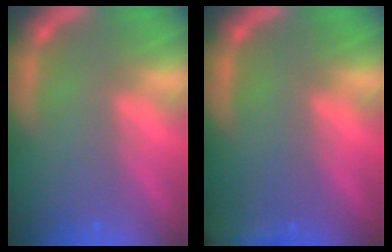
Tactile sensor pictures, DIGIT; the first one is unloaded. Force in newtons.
{"total": 9.0}